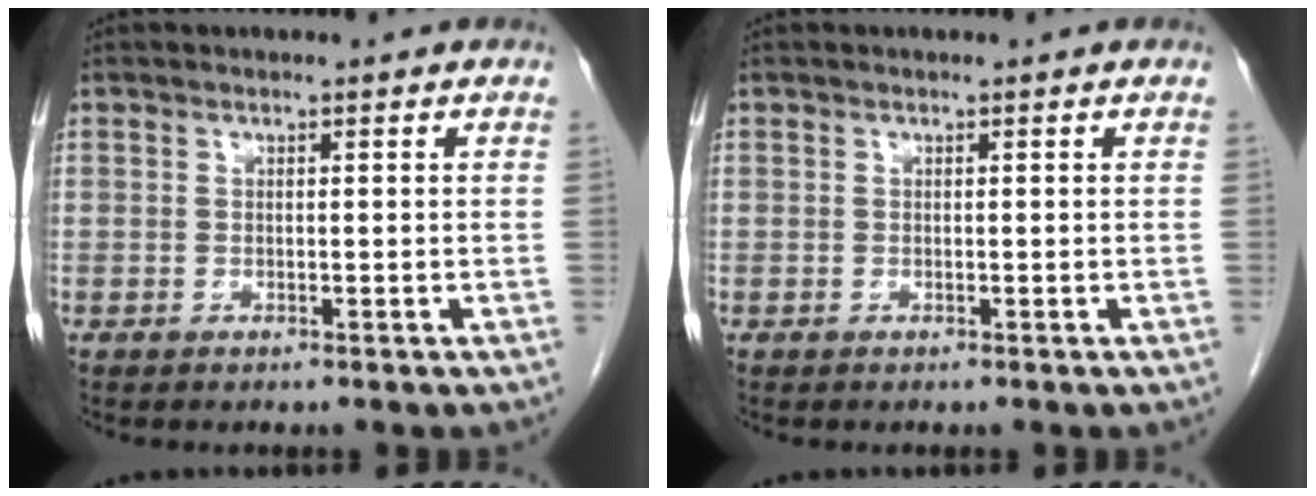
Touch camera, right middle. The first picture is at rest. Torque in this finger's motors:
{"motor_torque": [0.00, 0.00, 0.00, -0.01]}